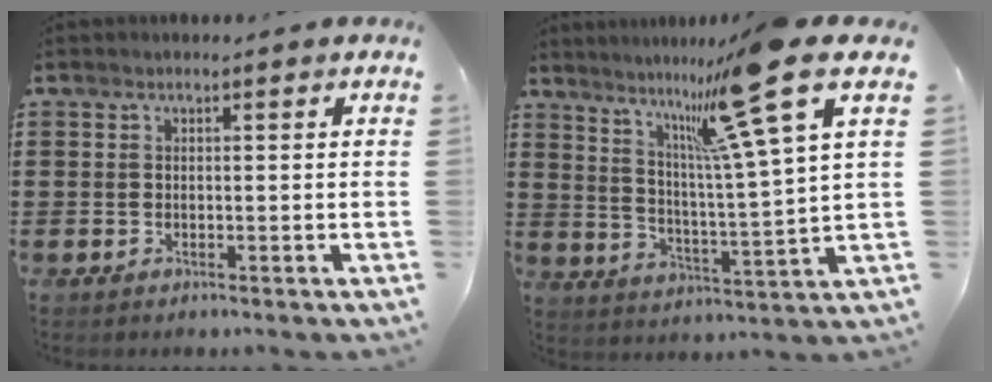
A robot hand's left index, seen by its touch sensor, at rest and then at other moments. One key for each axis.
{"total": 12.2, "fx": 8.7, "fy": -1.7, "fz": 8.4, "tx": -0.156, "ty": -0.053, "tz": 0.124}